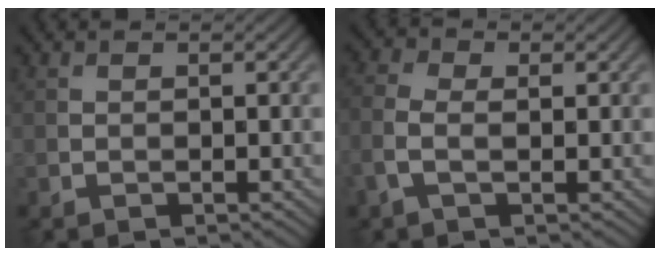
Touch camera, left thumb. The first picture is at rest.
{"total": 3.3, "force": [-0.5, 1.8, 2.7], "torque": [-0.077, 0.004, -0.016]}